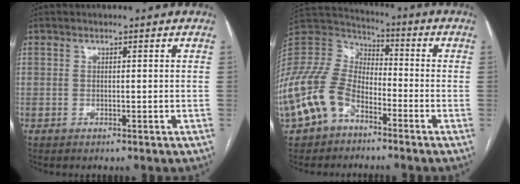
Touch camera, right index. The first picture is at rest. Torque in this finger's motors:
{"motor_torque": [1.76, -0.38, 1.05, 0.13]}